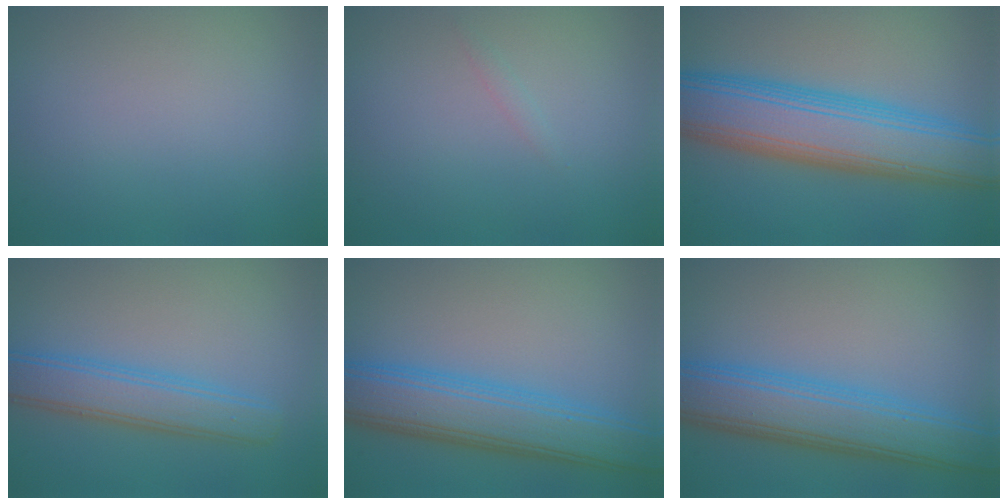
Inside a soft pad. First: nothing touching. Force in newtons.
{"total": 0.5, "press": 0.5, "slide": 0.0}
{"total": 10.3, "press": 10.3, "slide": 0.1}
{"total": 4.5, "press": 4.5, "slide": 0.1}
{"total": 7.4, "press": 7.4, "slide": 0.2}
{"total": 7.4, "press": 7.4, "slide": 0.2}